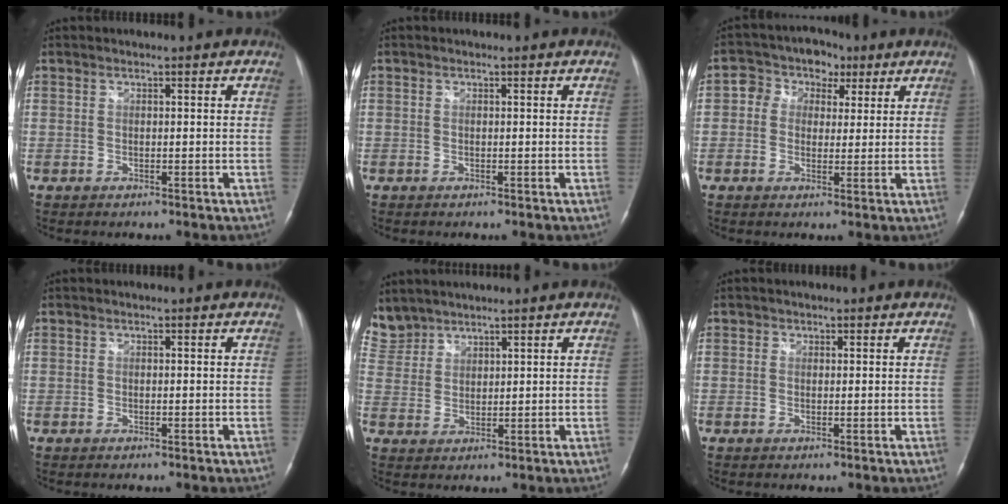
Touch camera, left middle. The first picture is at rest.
{"total": 0.0}
{"total": 6.5, "force": [2.3, 5.3, 3.1], "torque": [-0.048, 0.033, 0.037]}
{"total": 0.0}
{"total": 5.9, "force": [5.3, 2.4, -0.1], "torque": [-0.005, 0.012, 0.120]}
{"total": 0.7, "force": [0.3, 0.6, 0.2], "torque": [0.000, -0.002, 0.003]}